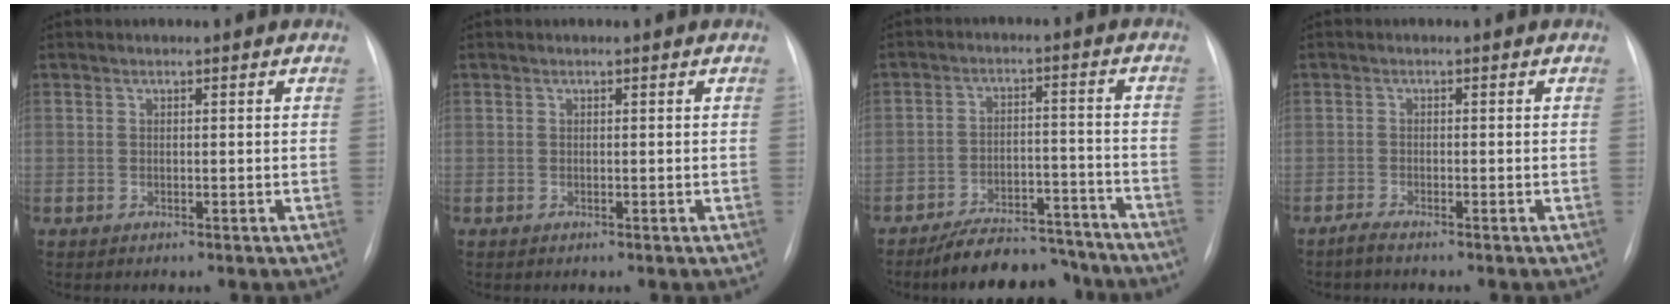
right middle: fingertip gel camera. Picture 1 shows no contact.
{"total": 0.0}
{"total": 11.6, "force": [-10.4, 3.9, 3.2], "torque": [-0.029, 0.028, -0.154]}
{"total": 1.3, "force": [-1.2, -0.2, 0.5], "torque": [-0.019, -0.005, -0.026]}